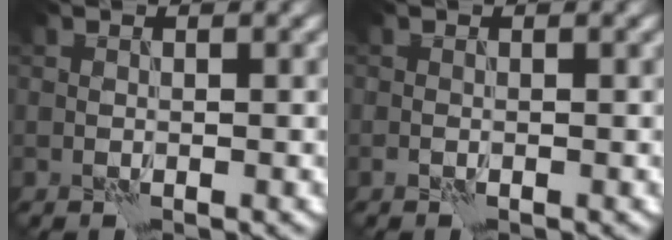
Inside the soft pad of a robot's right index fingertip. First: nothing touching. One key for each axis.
{"total": 0.0}